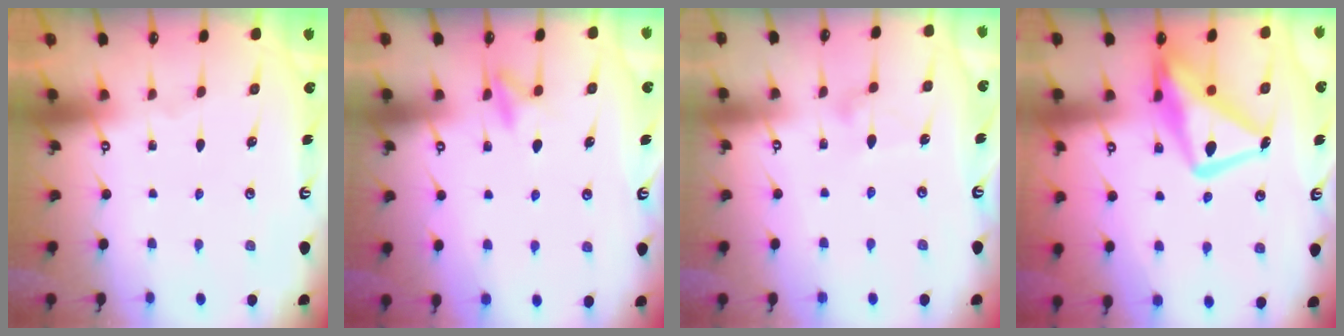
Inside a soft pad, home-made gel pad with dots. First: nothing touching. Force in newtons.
{"total": 7.8, "press": 7.8, "slide": 0.8}
{"total": 7.5, "press": 7.5, "slide": 0.4}
{"total": 17.2, "press": 17.1, "slide": 1.6}